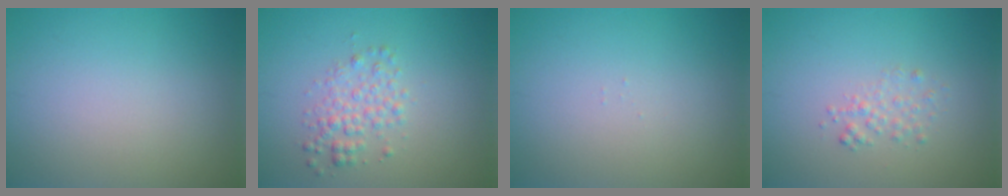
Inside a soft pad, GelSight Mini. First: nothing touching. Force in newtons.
{"total": 2.5, "press": 2.5, "slide": 0.1}
{"total": 0.0}
{"total": 1.4, "press": 1.4, "slide": 0.1}